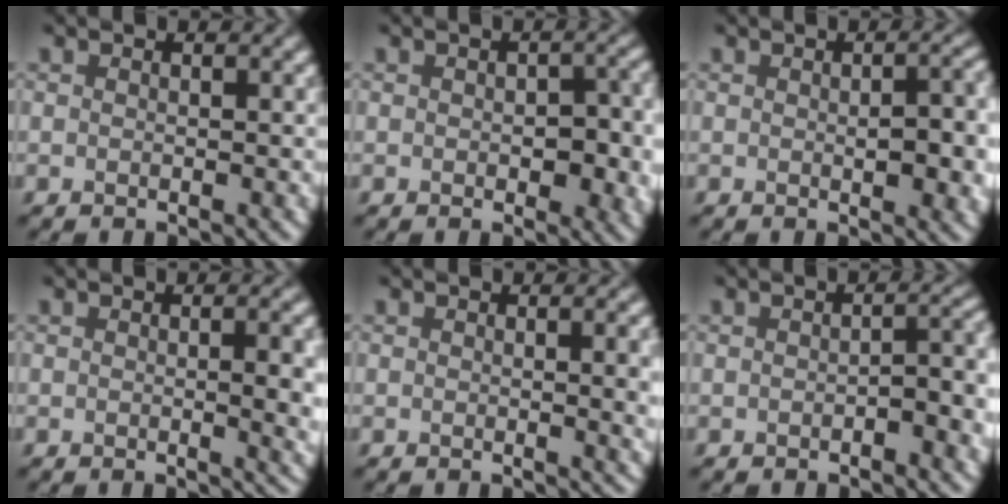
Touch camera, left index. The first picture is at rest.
{"total": 3.7, "force": [-0.2, 2.0, 3.1], "torque": [-0.036, -0.006, -0.001]}
{"total": 4.5, "force": [-0.1, 1.6, 4.2], "torque": [-0.054, -0.004, 0.003]}
{"total": 4.0, "force": [0.1, 1.1, 3.8], "torque": [-0.043, 0.000, 0.002]}
{"total": 3.5, "force": [0.3, 1.1, 3.3], "torque": [-0.030, 0.003, 0.001]}
{"total": 3.3, "force": [-0.8, 1.0, 3.1], "torque": [-0.043, 0.002, -0.011]}